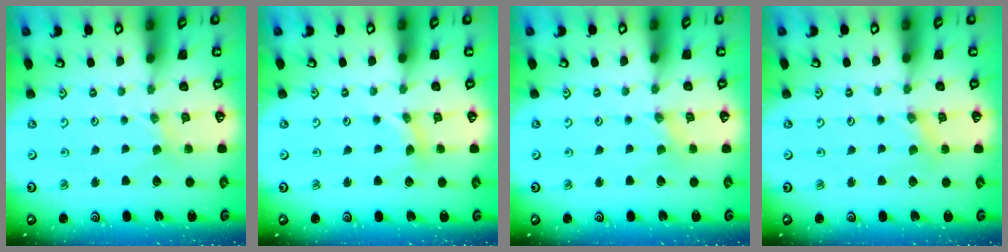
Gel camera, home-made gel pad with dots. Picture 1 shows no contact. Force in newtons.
{"total": 2.9, "press": 2.8, "slide": 0.4}
{"total": 0.0}
{"total": 1.0, "press": 0.9, "slide": 0.3}